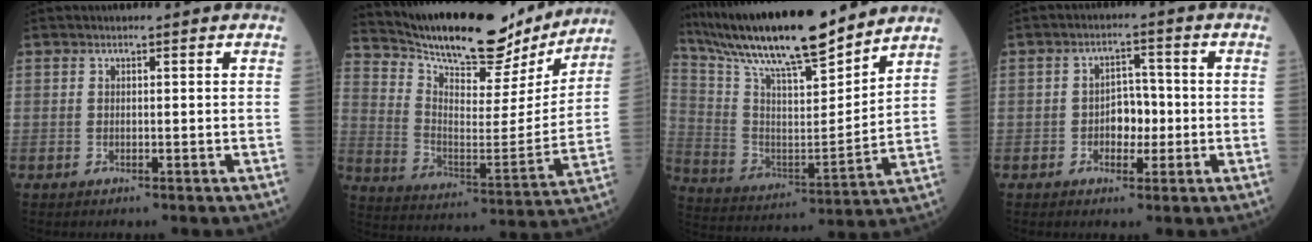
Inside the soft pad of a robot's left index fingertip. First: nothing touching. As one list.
[{"total": 22.5, "force": [20.1, 5.4, 8.4], "torque": [-0.145, -0.020, 0.299]}, {"total": 21.8, "force": [18.4, 2.4, 11.4], "torque": [-0.214, 0.006, 0.322]}, {"total": 4.4, "force": [-0.9, 2.8, 3.3], "torque": [-0.050, 0.013, -0.016]}]